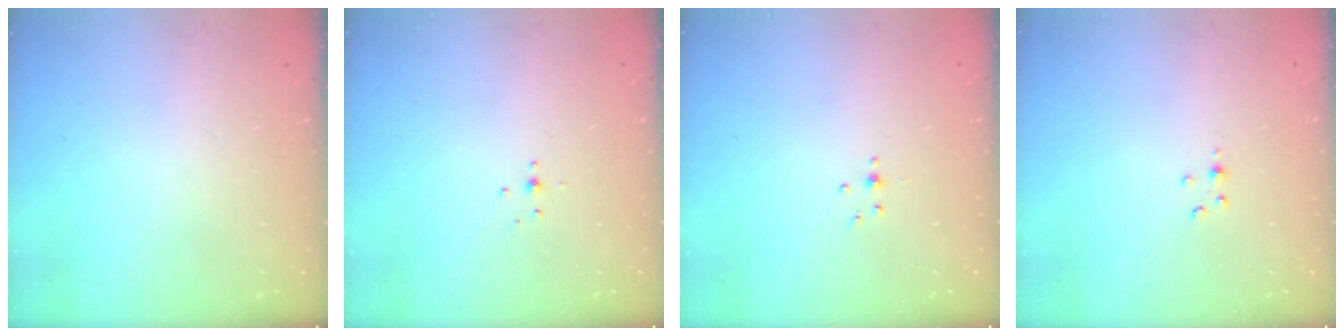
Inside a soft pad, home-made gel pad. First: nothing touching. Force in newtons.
{"total": 2.1, "press": 1.9, "slide": 0.8}
{"total": 2.3, "press": 1.9, "slide": 1.3}
{"total": 2.0, "press": 2.0, "slide": 0.3}